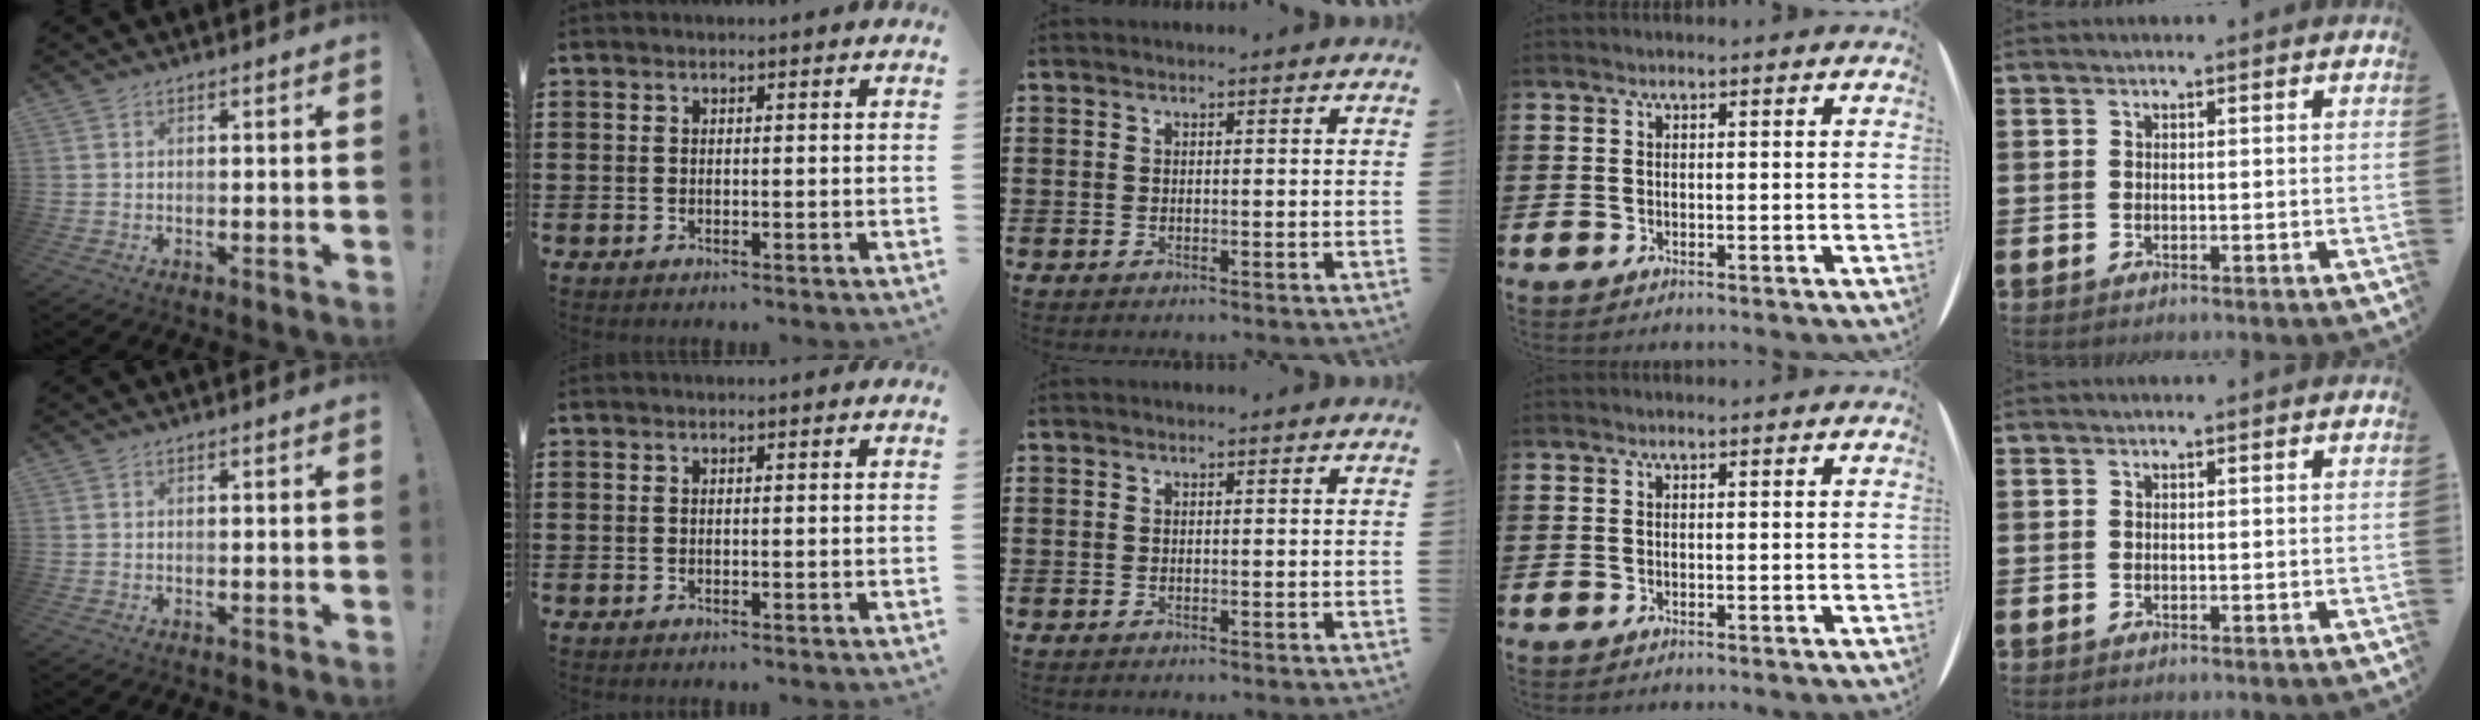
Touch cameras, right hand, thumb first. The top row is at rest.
{}